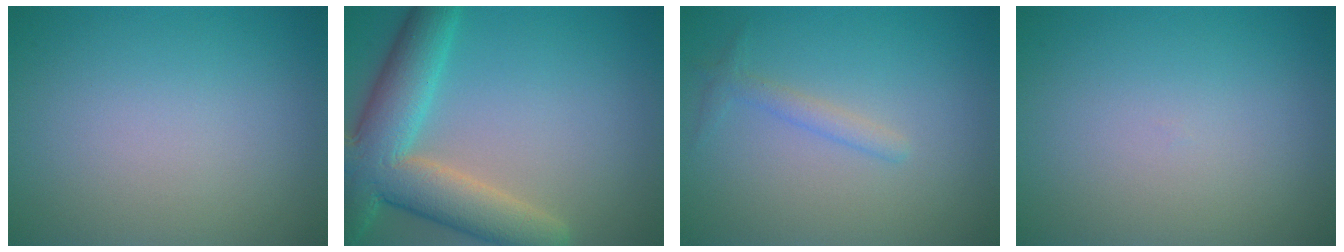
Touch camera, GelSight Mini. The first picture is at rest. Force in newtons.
{"total": 8.9, "press": 8.8, "slide": 0.8}
{"total": 1.4, "press": 1.4, "slide": 0.1}
{"total": 0.0}